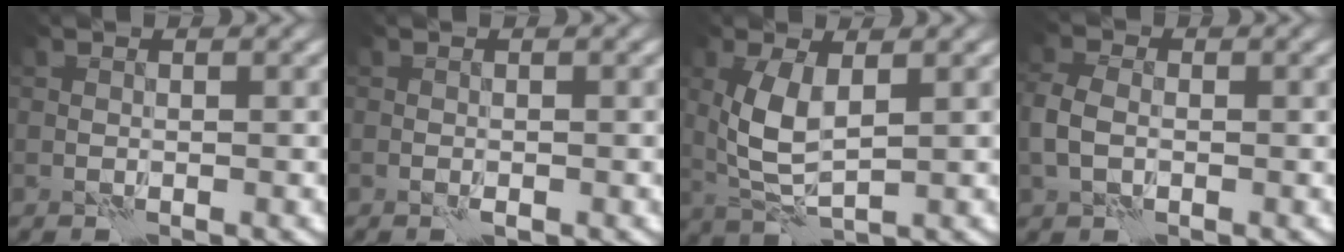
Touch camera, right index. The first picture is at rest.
{"total": 0.6, "force": [-0.3, 0.2, 0.5], "torque": [-0.010, -0.001, -0.006]}
{"total": 4.6, "force": [1.0, 1.9, 4.1], "torque": [-0.098, -0.002, 0.023]}
{"total": 3.0, "force": [-0.5, 2.2, 2.1], "torque": [-0.053, 0.002, -0.018]}